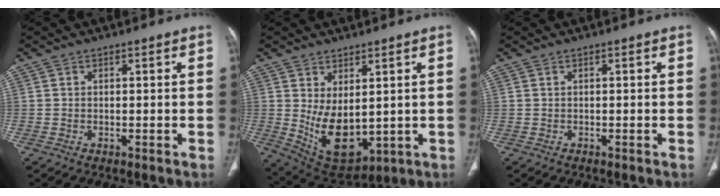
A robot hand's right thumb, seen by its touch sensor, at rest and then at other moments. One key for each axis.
{"total": 11.2, "fx": 0.7, "fy": 6.2, "fz": 9.3, "tx": -0.139, "ty": -0.022, "tz": 0.044}
{"total": 0.0}